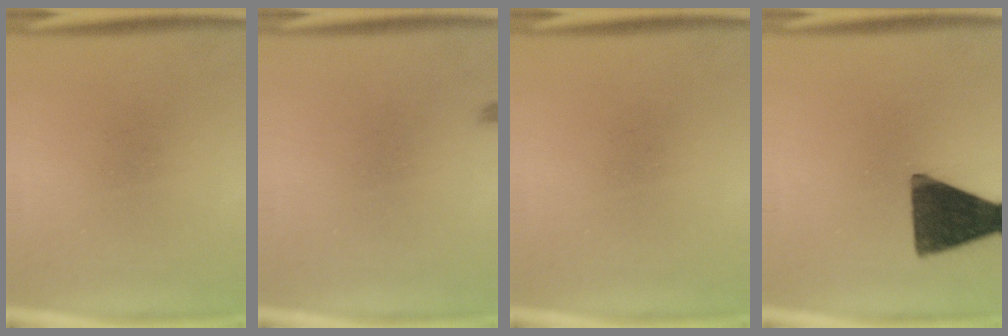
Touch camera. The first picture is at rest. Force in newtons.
{"total": 0.5}
{"total": 0.0}
{"total": 14.5}